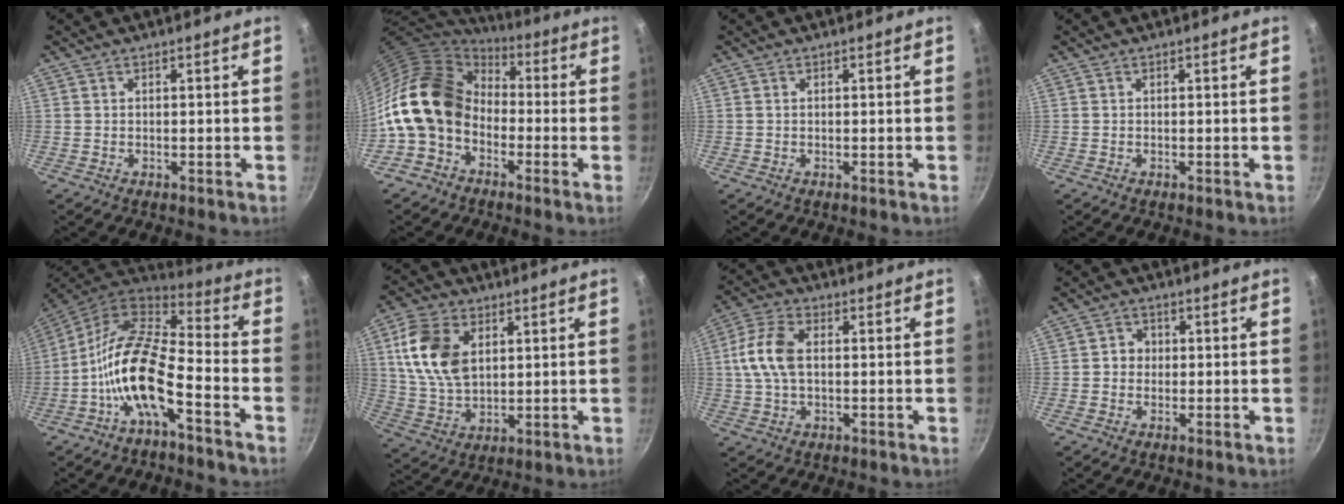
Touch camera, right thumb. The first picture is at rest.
{"total": 16.4, "force": [-2.6, 12.5, 10.3], "torque": [-0.164, 0.046, -0.067]}
{"total": 0.0}
{"total": 0.0}
{"total": 15.6, "force": [-6.2, 6.2, 12.9], "torque": [-0.241, 0.062, -0.132]}
{"total": 13.3, "force": [3.8, 8.6, 9.3], "torque": [-0.163, -0.013, 0.079]}
{"total": 9.3, "force": [0.8, 5.5, 7.5], "torque": [-0.151, 0.021, 0.008]}
{"total": 3.0, "force": [-0.1, 2.8, 1.1], "torque": [0.004, 0.007, -0.007]}